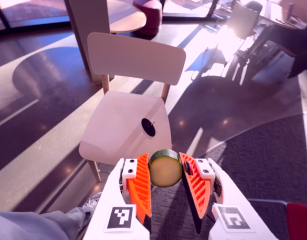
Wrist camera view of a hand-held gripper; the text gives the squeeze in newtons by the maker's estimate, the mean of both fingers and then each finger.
{"total": 9.6, "left": 9.8, "right": 9.5}